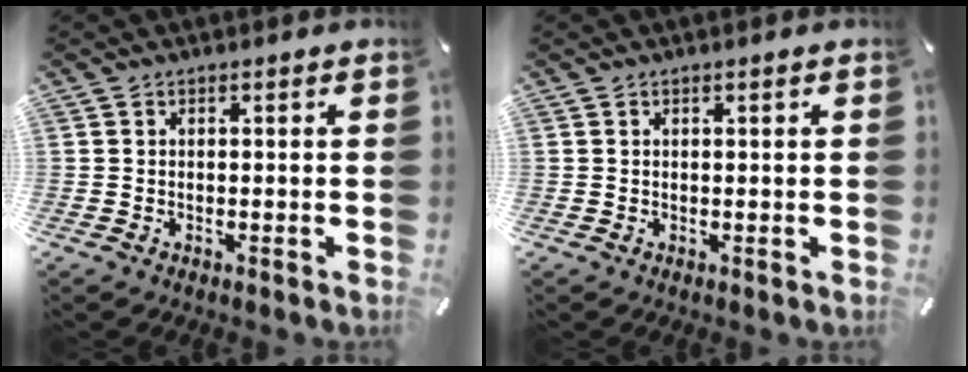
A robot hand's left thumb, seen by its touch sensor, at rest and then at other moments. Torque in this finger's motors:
{"motor_torque": [-0.31, -0.21, -0.01, 0.06, -0.01]}